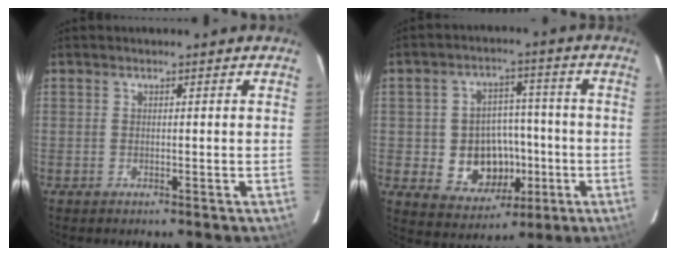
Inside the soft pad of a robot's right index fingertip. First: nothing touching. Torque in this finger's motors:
{"motor_torque": [0.24, 0.05, 0.05, 0.04]}